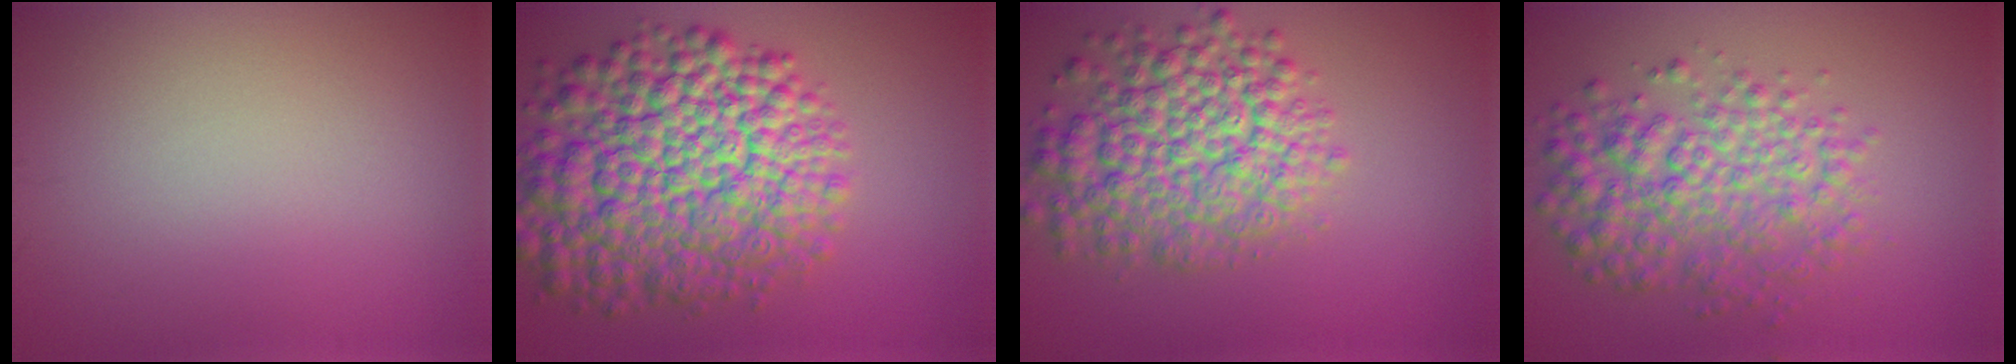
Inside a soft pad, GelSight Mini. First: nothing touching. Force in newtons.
{"total": 13.4, "press": 13.4, "slide": 0.4}
{"total": 7.8, "press": 7.8, "slide": 0.3}
{"total": 5.9, "press": 5.9, "slide": 0.0}